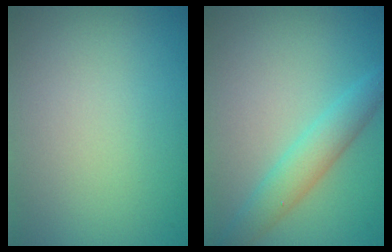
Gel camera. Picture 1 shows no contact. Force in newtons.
{"total": 3.2, "press": 3.2, "slide": 0.0}